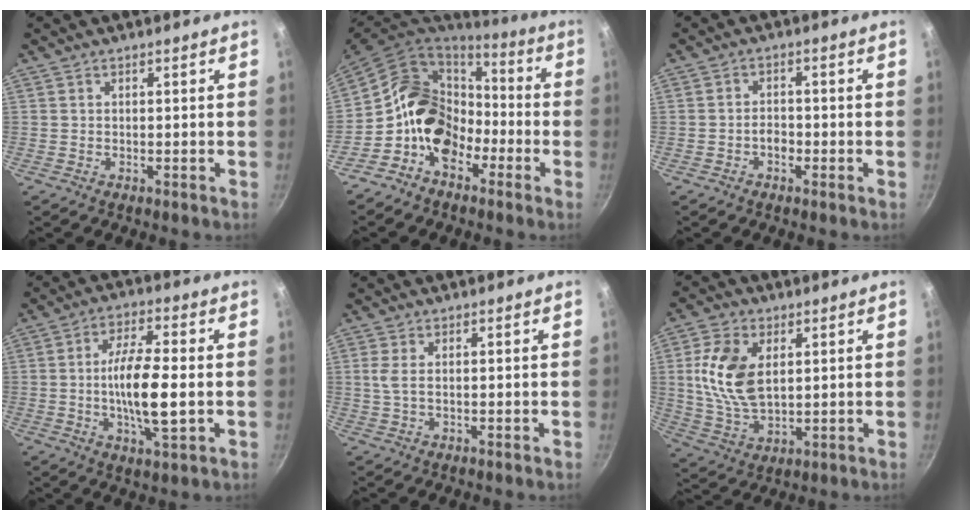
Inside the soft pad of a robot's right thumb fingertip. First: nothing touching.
{"total": 17.0, "force": [-5.7, 13.0, 9.3], "torque": [-0.125, 0.075, -0.116]}
{"total": 2.2, "force": [-1.2, 1.4, 1.2], "torque": [-0.009, 0.017, -0.020]}
{"total": 11.9, "force": [-1.0, 3.6, 11.2], "torque": [-0.211, 0.008, -0.023]}
{"total": 2.1, "force": [0.4, 0.6, 2.0], "torque": [-0.049, 0.000, 0.009]}
{"total": 12.8, "force": [2.8, 7.6, 9.8], "torque": [-0.185, -0.016, 0.060]}